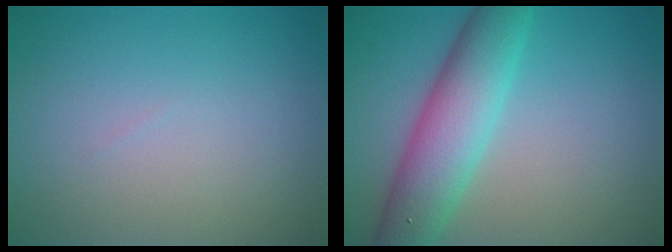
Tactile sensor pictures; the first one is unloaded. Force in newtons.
{"total": 6.8, "press": 6.8, "slide": 0.2}